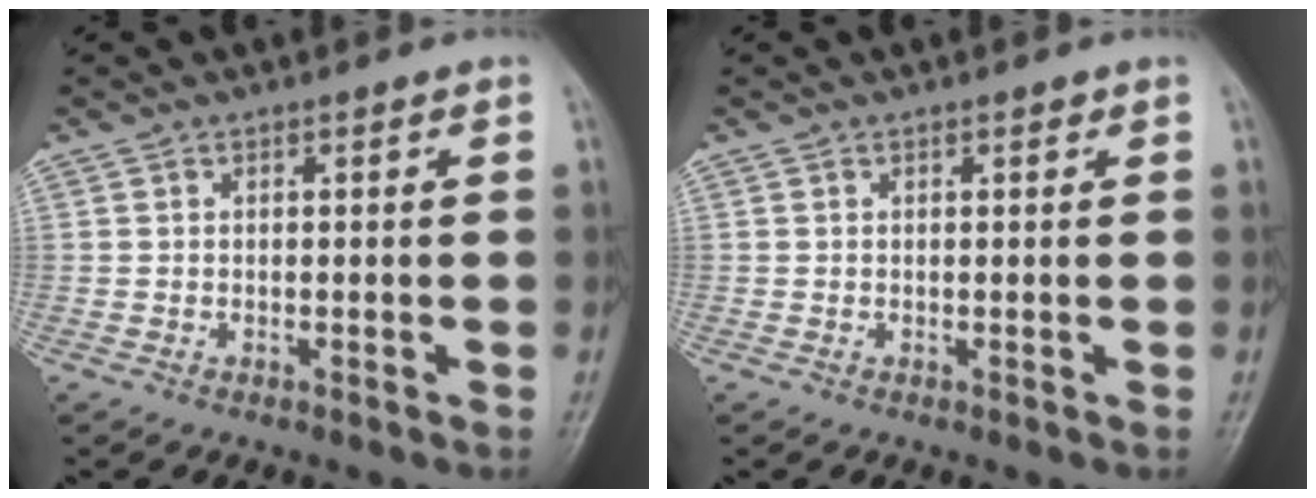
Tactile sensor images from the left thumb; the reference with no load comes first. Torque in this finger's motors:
{"motor_torque": [0.06, -0.04, -0.13, -0.07, 0.00]}